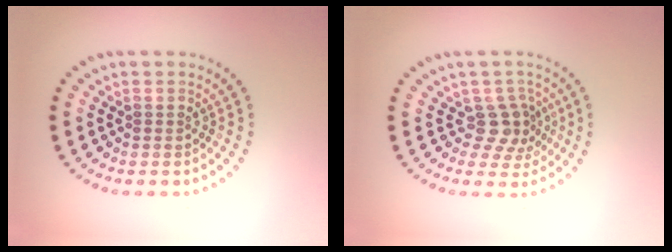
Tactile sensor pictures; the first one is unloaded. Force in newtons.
{"total": 2.9, "press": 2.3, "slide": 1.8}